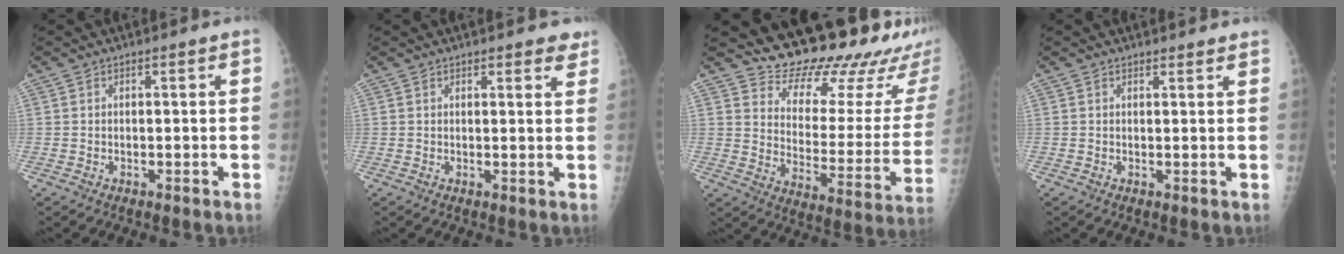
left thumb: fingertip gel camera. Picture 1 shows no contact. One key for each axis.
{"total": 3.5, "fx": 2.8, "fy": 1.3, "fz": 1.7, "tx": 0.004, "ty": -0.010, "tz": 0.030}
{"total": 24.9, "fx": 21.5, "fy": 6.9, "fz": 10.4, "tx": -0.111, "ty": -0.163, "tz": 0.279}
{"total": 1.8, "fx": 1.7, "fy": 0.5, "fz": 0.3, "tx": 0.002, "ty": -0.007, "tz": 0.019}